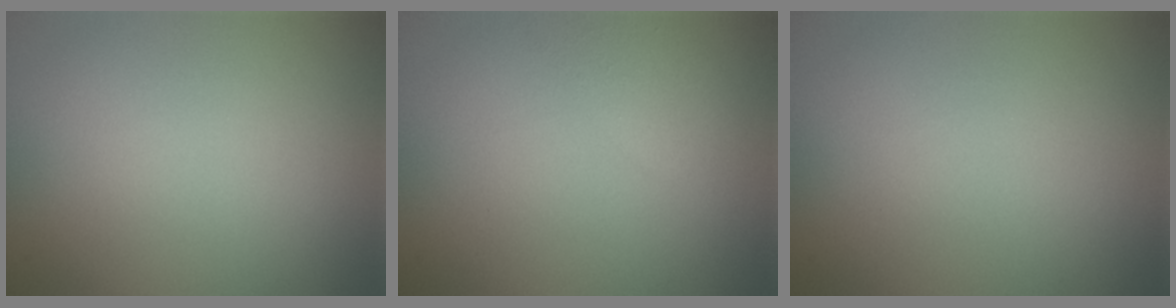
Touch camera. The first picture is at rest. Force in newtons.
{"total": 1.6, "press": 1.6, "slide": 0.0}
{"total": 0.0}